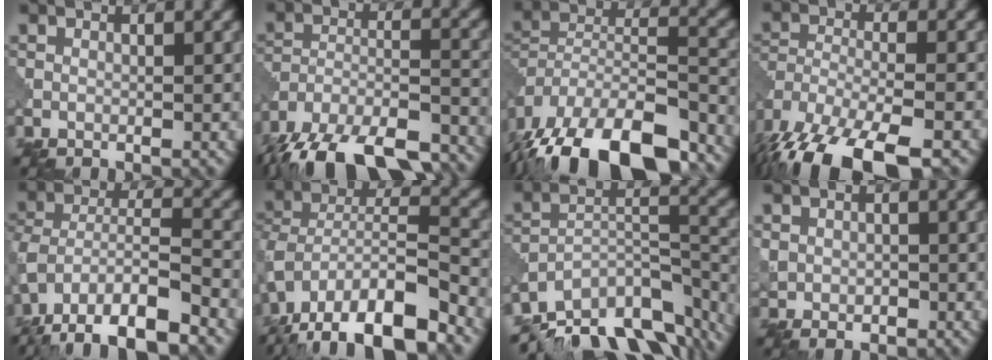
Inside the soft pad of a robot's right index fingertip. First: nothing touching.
{"total": 18.3, "force": [-15.6, 6.7, 6.8], "torque": [-0.142, -0.030, -0.210]}
{"total": 19.5, "force": [-15.5, 7.8, 8.9], "torque": [-0.175, -0.029, -0.225]}
{"total": 13.4, "force": [-9.9, 4.9, 7.5], "torque": [-0.163, -0.042, -0.157]}
{"total": 10.1, "force": [-7.0, 3.6, 6.3], "torque": [-0.112, 0.002, -0.128]}
{"total": 13.6, "force": [-9.7, 4.9, 8.2], "torque": [-0.156, 0.004, -0.159]}
{"total": 11.7, "force": [-9.5, 4.4, 5.1], "torque": [-0.085, 0.013, -0.144]}
{"total": 1.9, "force": [-0.2, 1.6, 1.1], "torque": [-0.020, -0.004, -0.006]}